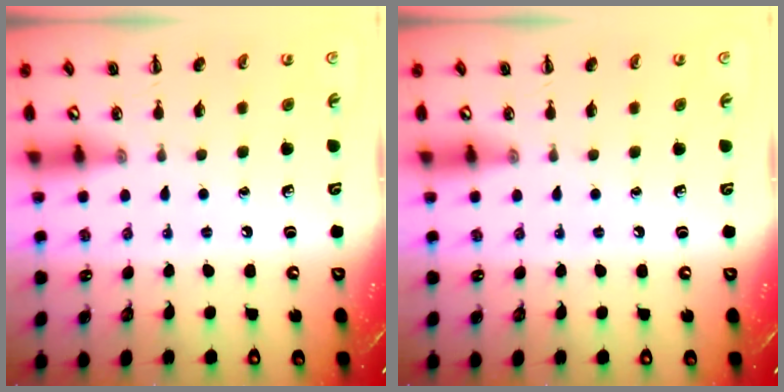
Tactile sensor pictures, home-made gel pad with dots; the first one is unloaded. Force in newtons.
{"total": 0.0}